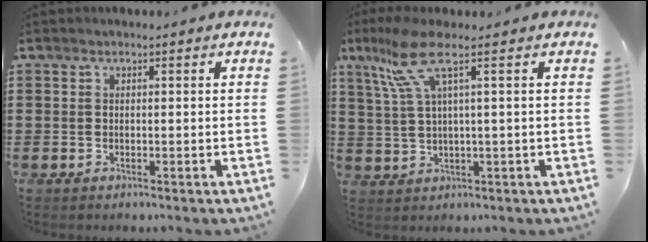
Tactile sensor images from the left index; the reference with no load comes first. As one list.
[{"total": 7.2, "force": [3.2, 0.5, 6.4], "torque": [-0.155, -0.005, 0.050]}]